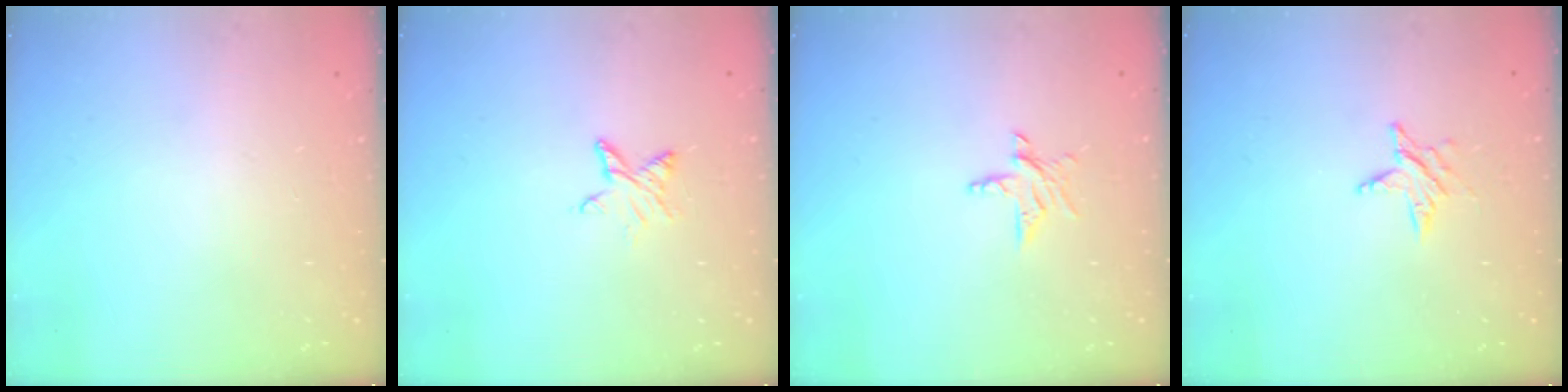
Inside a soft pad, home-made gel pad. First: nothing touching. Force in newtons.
{"total": 5.2, "press": 5.1, "slide": 0.7}
{"total": 4.8, "press": 4.8, "slide": 0.4}
{"total": 4.7, "press": 4.6, "slide": 0.6}